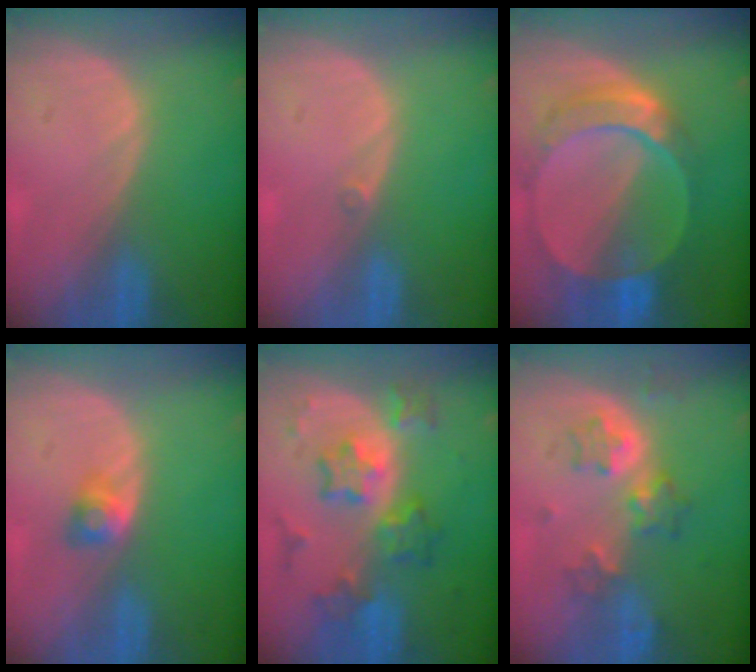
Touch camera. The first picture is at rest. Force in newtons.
{"total": 0.6, "press": 0.5, "slide": 0.3}
{"total": 9.8, "press": 8.3, "slide": 5.1}
{"total": 2.7, "press": 2.4, "slide": 1.1}
{"total": 8.0, "press": 8.0, "slide": 0.5}
{"total": 6.1, "press": 5.6, "slide": 2.5}